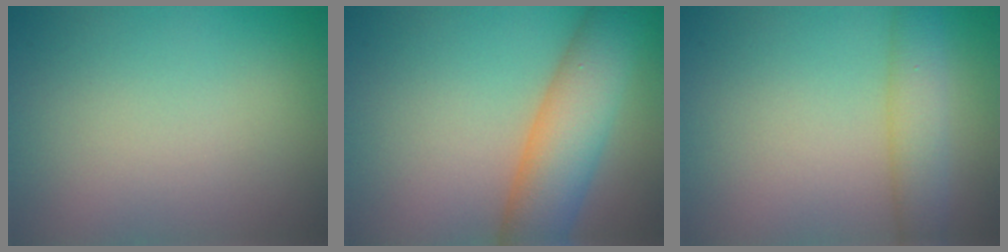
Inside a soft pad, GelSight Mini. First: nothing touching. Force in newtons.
{"total": 7.8, "press": 7.8, "slide": 0.4}
{"total": 3.7, "press": 3.7, "slide": 0.1}